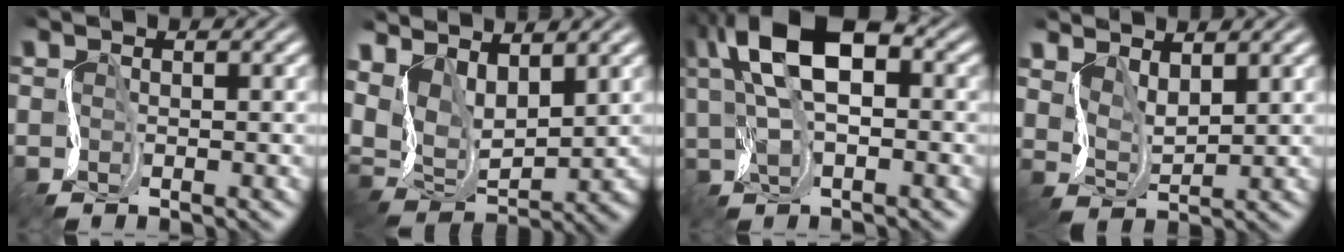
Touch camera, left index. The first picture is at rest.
{"total": 6.8, "force": [4.2, 3.3, 4.3], "torque": [-0.100, 0.000, 0.084]}
{"total": 10.4, "force": [3.0, 5.4, 8.4], "torque": [-0.140, 0.024, 0.043]}
{"total": 2.9, "force": [2.5, 1.0, 1.0], "torque": [-0.033, -0.002, 0.056]}